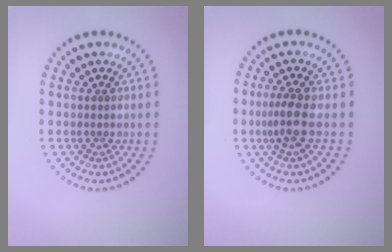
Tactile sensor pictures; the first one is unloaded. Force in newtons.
{"total": 2.4, "press": 2.0, "slide": 1.3}